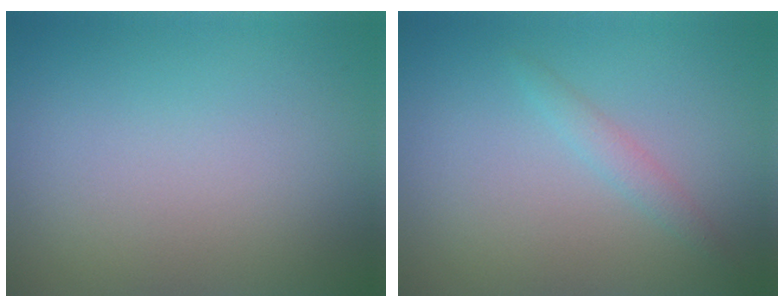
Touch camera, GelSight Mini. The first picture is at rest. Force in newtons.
{"total": 1.3, "press": 1.3, "slide": 0.1}